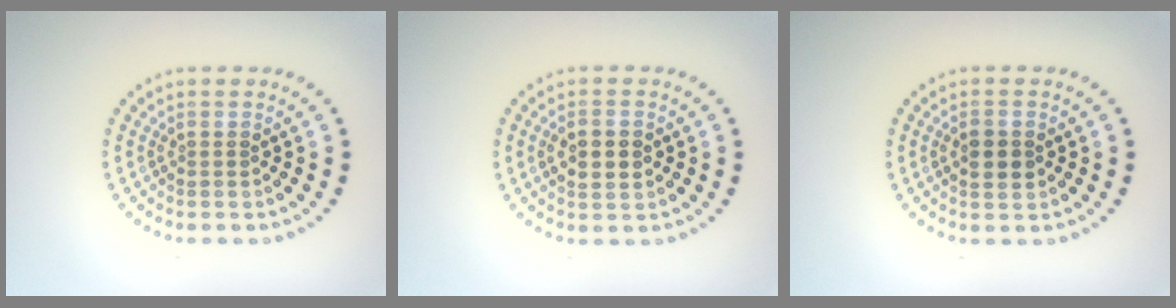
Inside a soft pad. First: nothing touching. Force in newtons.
{"total": 2.4, "press": 2.4, "slide": 0.1}
{"total": 2.2, "press": 2.2, "slide": 0.1}